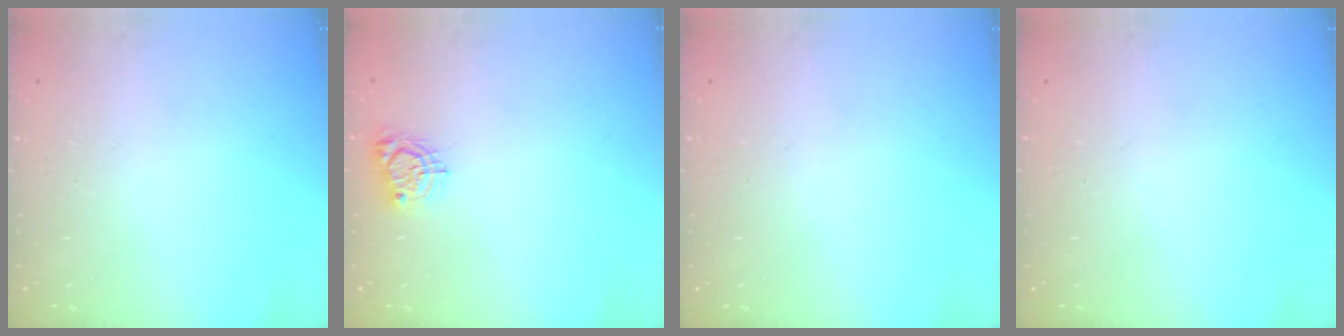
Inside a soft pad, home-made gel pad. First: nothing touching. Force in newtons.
{"total": 5.8, "press": 5.8, "slide": 0.3}
{"total": 0.0}
{"total": 0.0}